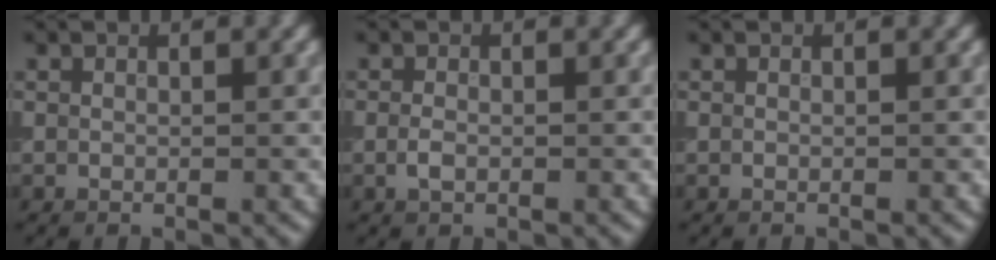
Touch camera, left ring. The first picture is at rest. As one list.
[{"total": 1.1, "force": [-0.2, 0.7, 0.9], "torque": [-0.021, 0.000, -0.007]}, {"total": 0.0}]